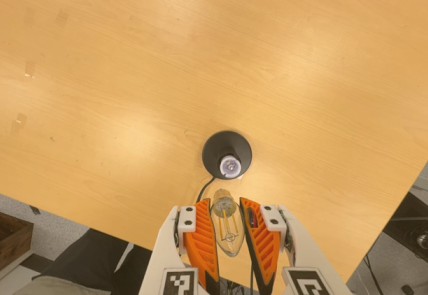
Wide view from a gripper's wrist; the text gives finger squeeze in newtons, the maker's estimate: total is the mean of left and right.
{"total": 18.6, "left": 20.2, "right": 17.1}